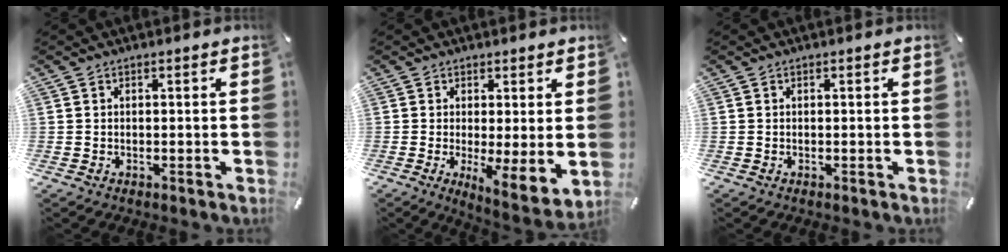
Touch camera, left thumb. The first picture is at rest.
{"total": 5.6, "force": [0.4, 1.2, 5.5], "torque": [-0.086, -0.029, 0.014]}
{"total": 0.0}